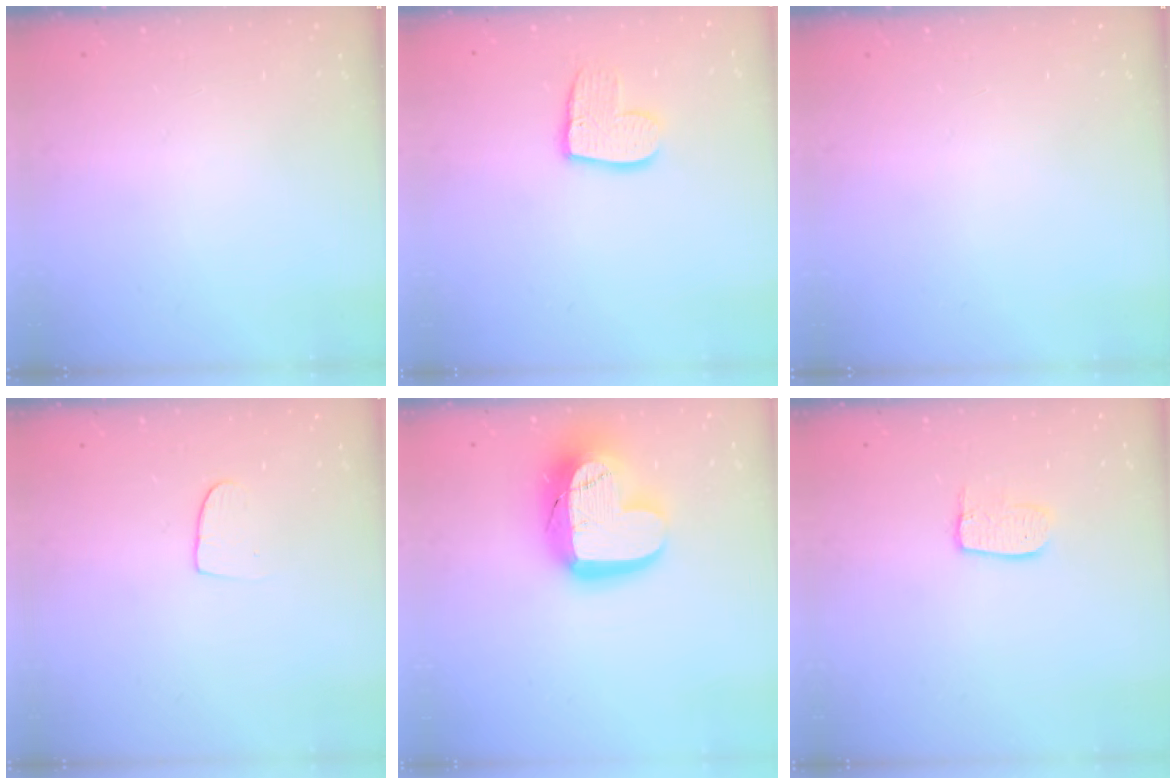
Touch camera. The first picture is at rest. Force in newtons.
{"total": 10.9, "press": 10.9, "slide": 0.9}
{"total": 0.0}
{"total": 6.3, "press": 6.2, "slide": 0.6}
{"total": 19.0, "press": 19.0, "slide": 1.6}
{"total": 7.0, "press": 7.0, "slide": 0.3}